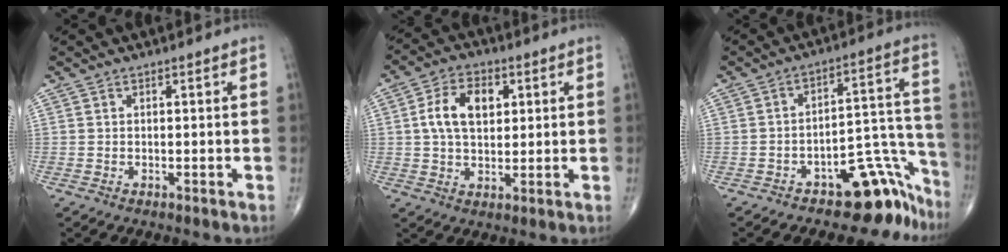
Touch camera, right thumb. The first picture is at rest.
{"total": 9.2, "force": [2.1, 5.8, 6.9], "torque": [-0.108, 0.004, 0.034]}
{"total": 12.9, "force": [-9.5, 6.2, 6.1], "torque": [0.001, 0.139, -0.138]}